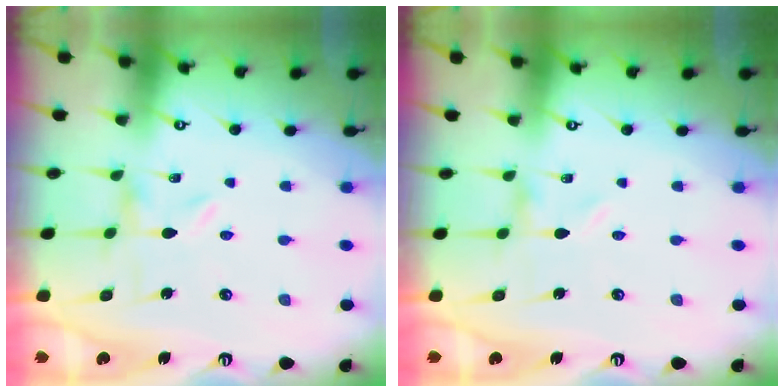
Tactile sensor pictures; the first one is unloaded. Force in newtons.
{"total": 0.0}